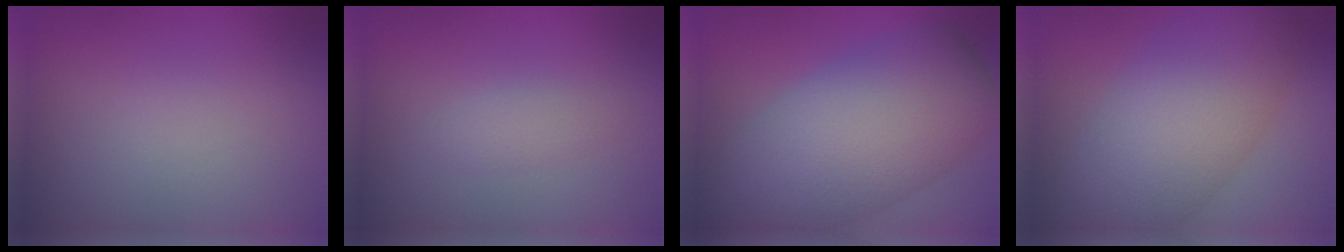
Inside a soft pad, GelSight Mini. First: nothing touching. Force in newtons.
{"total": 1.3, "press": 1.3, "slide": 0.0}
{"total": 11.3, "press": 11.3, "slide": 0.8}
{"total": 8.9, "press": 8.9, "slide": 0.3}